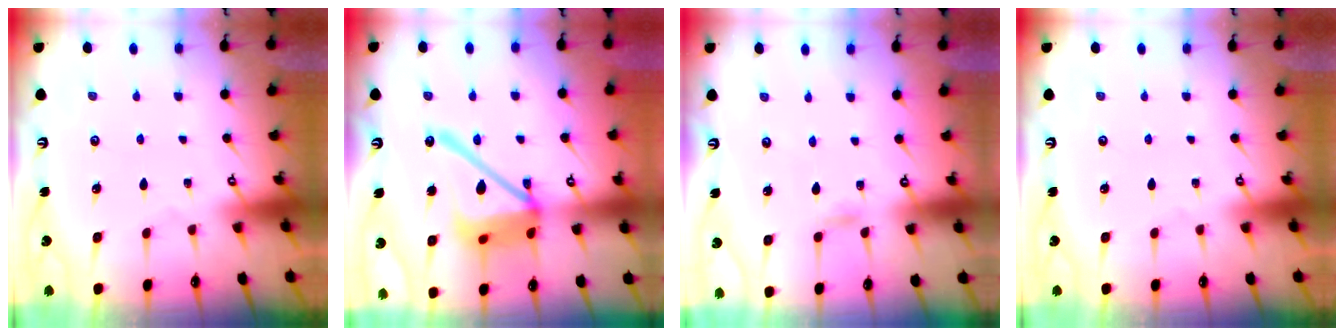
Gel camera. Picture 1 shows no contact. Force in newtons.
{"total": 18.7, "press": 18.6, "slide": 1.9}
{"total": 2.7, "press": 2.7, "slide": 0.2}
{"total": 0.0}